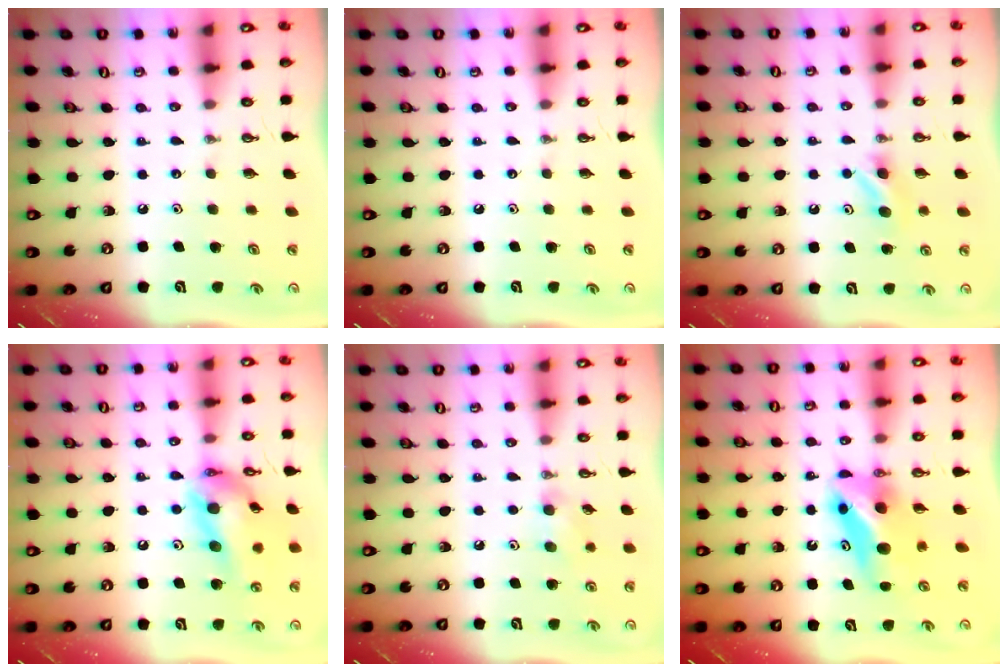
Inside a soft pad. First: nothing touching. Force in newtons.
{"total": 0.0}
{"total": 4.7, "press": 4.3, "slide": 2.0}
{"total": 16.1, "press": 16.0, "slide": 1.4}
{"total": 7.1, "press": 6.9, "slide": 1.7}
{"total": 7.8, "press": 7.7, "slide": 0.6}